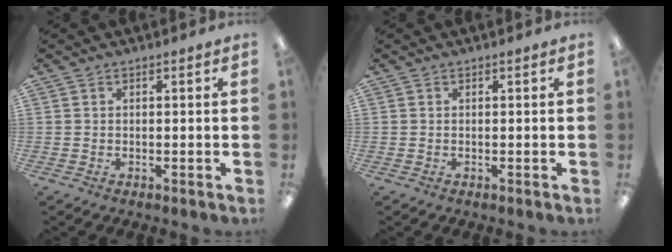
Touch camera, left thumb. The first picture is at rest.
{"total": 0.0}